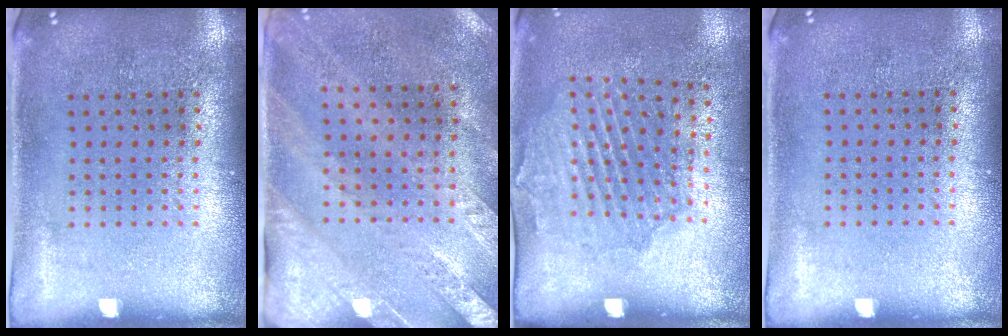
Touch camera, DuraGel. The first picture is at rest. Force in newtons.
{"total": 2.5, "press": 2.1, "slide": 1.3}
{"total": 1.8, "press": 1.5, "slide": 0.9}
{"total": 0.0}